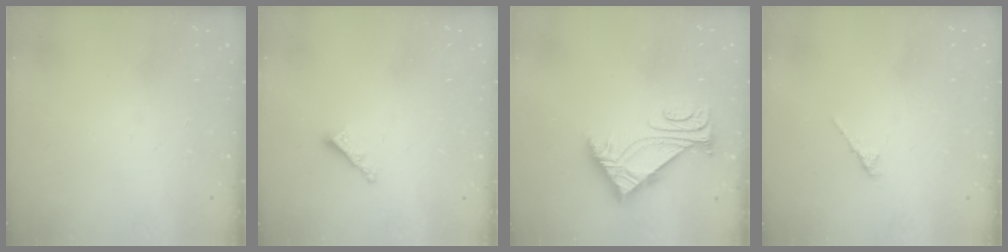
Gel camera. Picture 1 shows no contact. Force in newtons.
{"total": 3.6, "press": 3.6, "slide": 0.4}
{"total": 6.1, "press": 6.0, "slide": 1.1}
{"total": 1.6, "press": 1.5, "slide": 0.5}